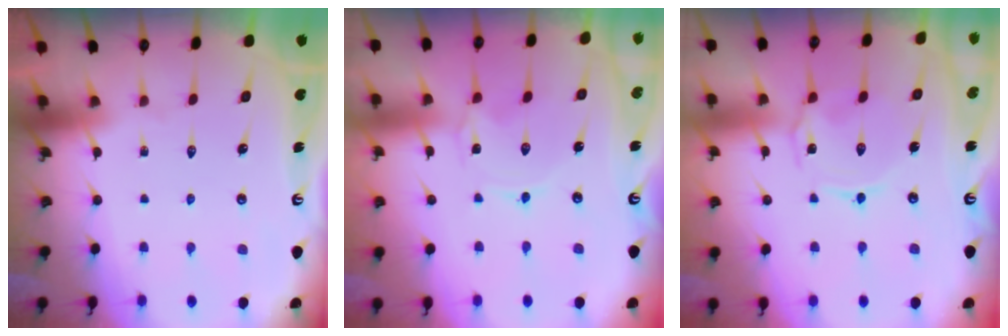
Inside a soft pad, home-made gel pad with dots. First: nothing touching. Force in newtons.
{"total": 0.0}
{"total": 1.4, "press": 1.3, "slide": 0.5}